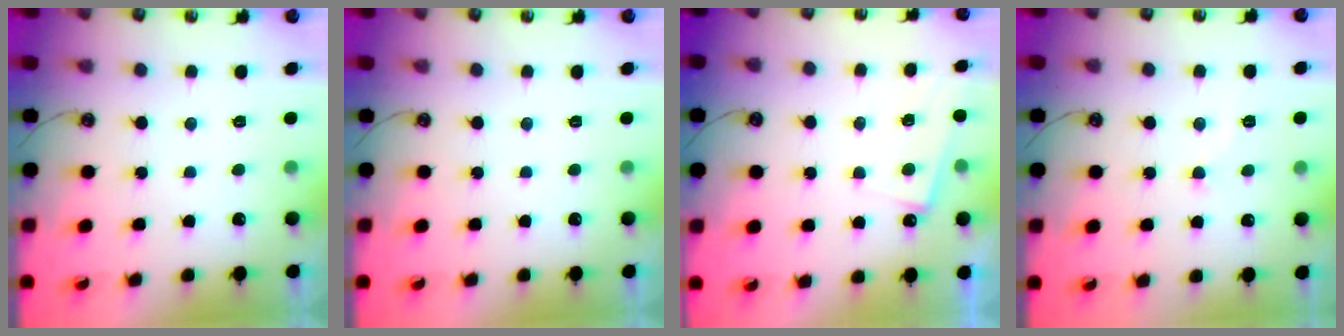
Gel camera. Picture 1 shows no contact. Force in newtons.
{"total": 0.0}
{"total": 4.9, "press": 4.9, "slide": 0.2}
{"total": 0.5, "press": 0.2, "slide": 0.5}